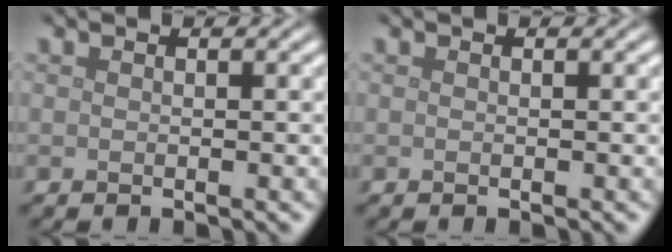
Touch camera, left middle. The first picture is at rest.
{"total": 0.0}